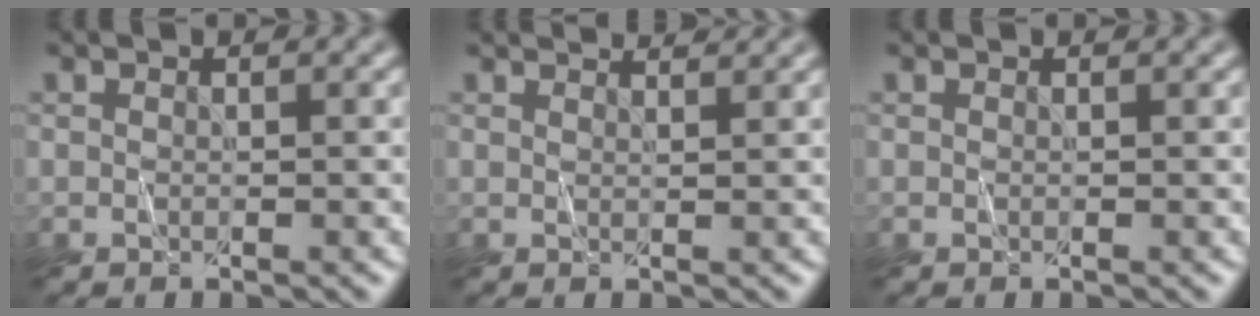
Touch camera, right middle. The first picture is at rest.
{"total": 3.0, "force": [2.7, 0.7, 1.1], "torque": [-0.001, 0.006, 0.018]}
{"total": 0.0}